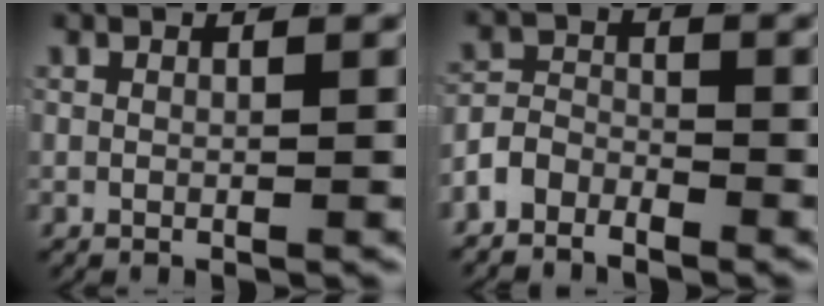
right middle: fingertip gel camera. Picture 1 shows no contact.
{"total": 3.8, "force": [-2.7, 2.5, 0.9], "torque": [-0.010, -0.009, -0.053]}